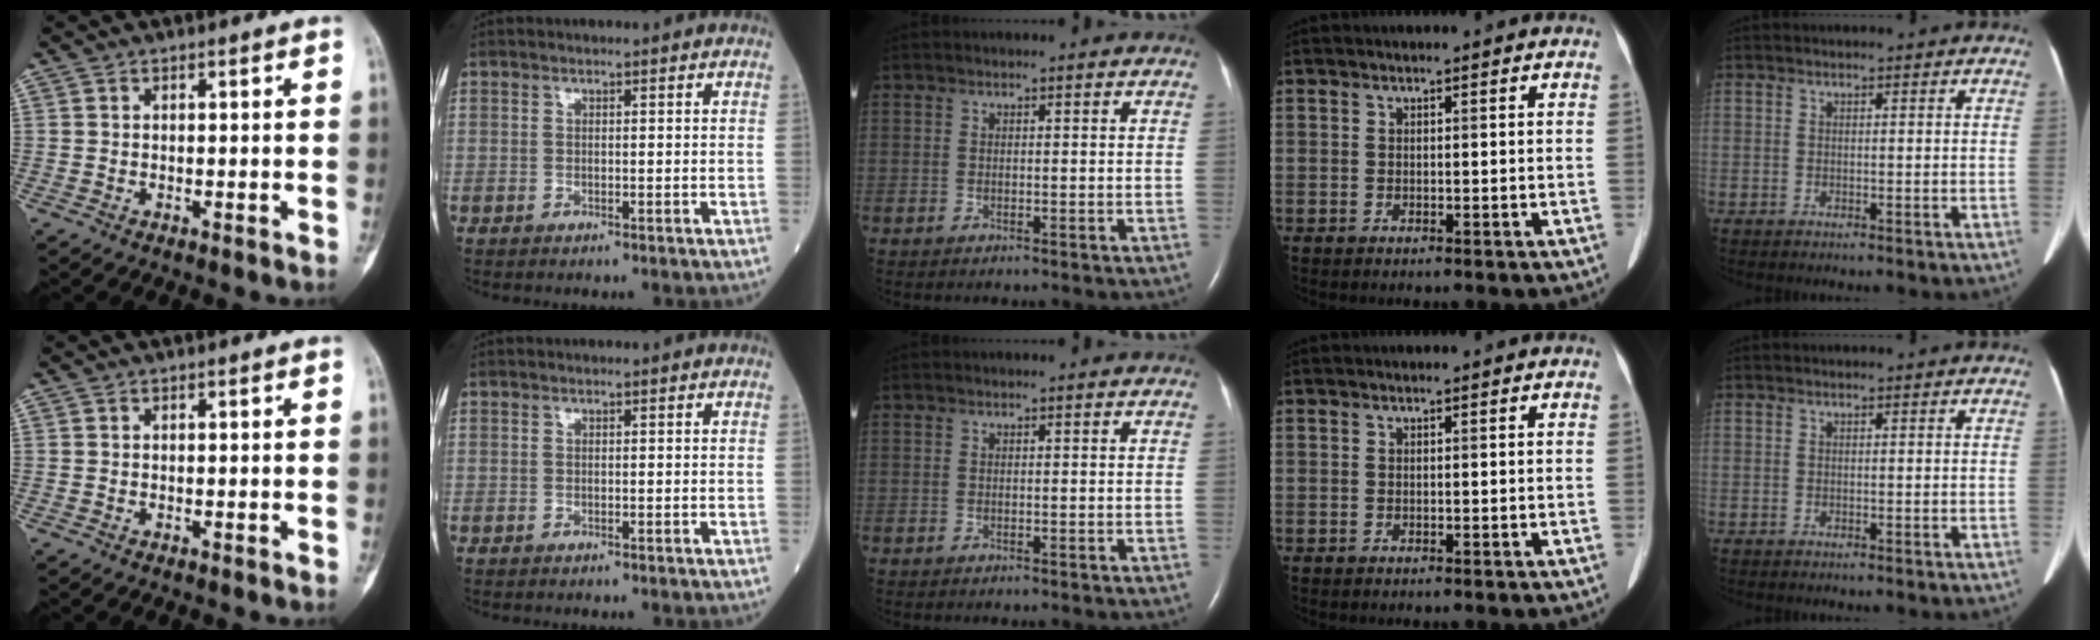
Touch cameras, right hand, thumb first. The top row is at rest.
{}